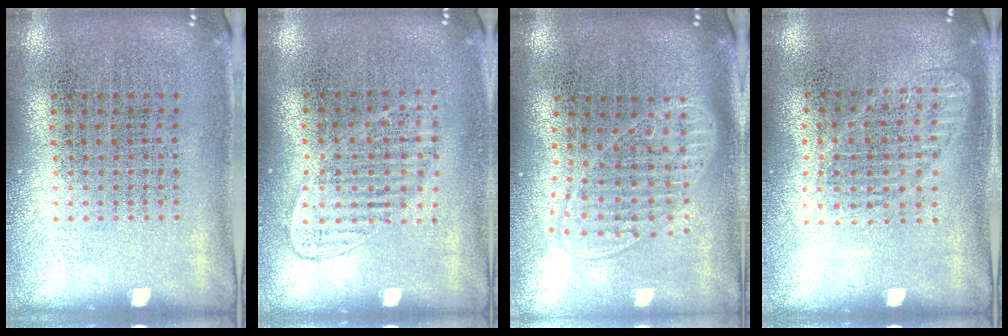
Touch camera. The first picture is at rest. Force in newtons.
{"total": 1.2, "press": 1.0, "slide": 0.6}
{"total": 1.8, "press": 1.4, "slide": 1.0}
{"total": 1.3, "press": 1.2, "slide": 0.3}